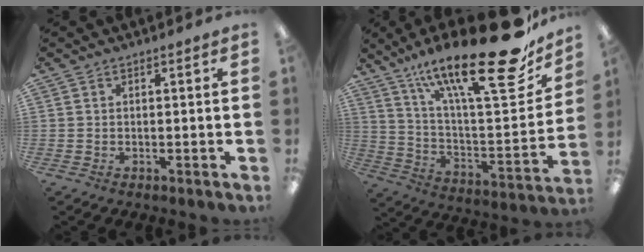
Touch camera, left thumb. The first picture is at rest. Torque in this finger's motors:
{"motor_torque": [0.79, 0.49, 1.31, -1.46, 0.14]}